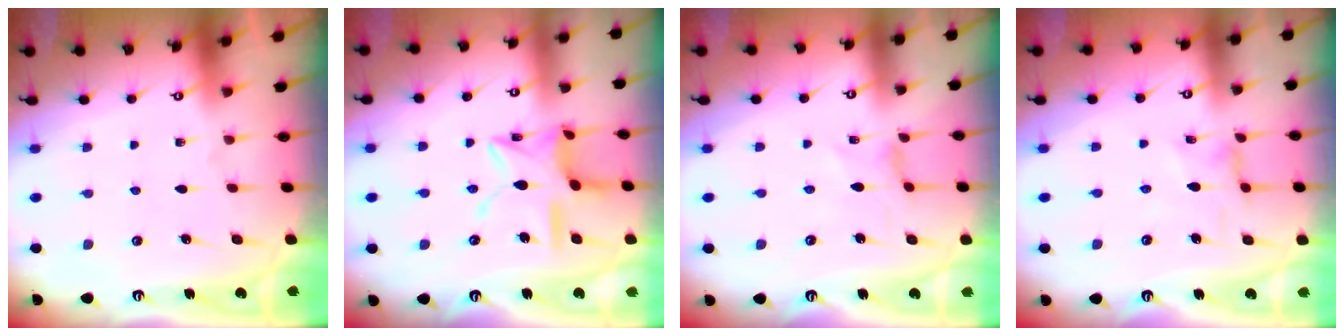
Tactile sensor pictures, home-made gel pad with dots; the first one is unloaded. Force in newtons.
{"total": 11.6, "press": 11.6, "slide": 0.7}
{"total": 0.0}
{"total": 1.1, "press": 1.1, "slide": 0.1}